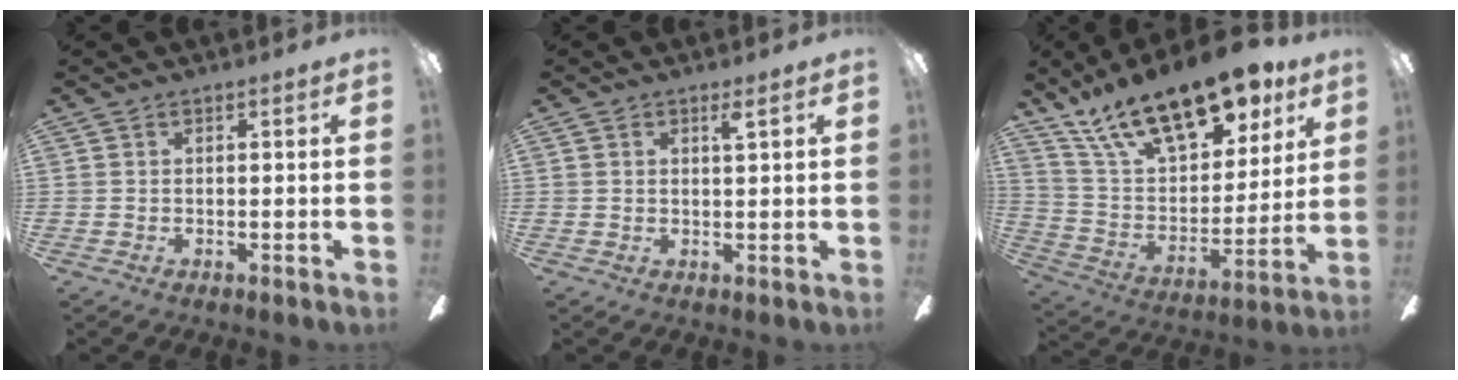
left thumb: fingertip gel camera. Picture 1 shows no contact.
{"total": 1.9, "force": [1.2, 0.1, 1.4], "torque": [-0.023, -0.002, 0.018]}
{"total": 21.9, "force": [15.2, 9.3, 12.7], "torque": [-0.222, -0.092, 0.269]}